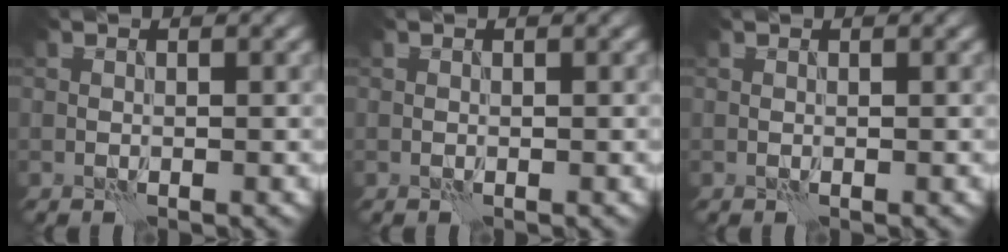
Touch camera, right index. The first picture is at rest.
{"total": 0.0}
{"total": 0.0}